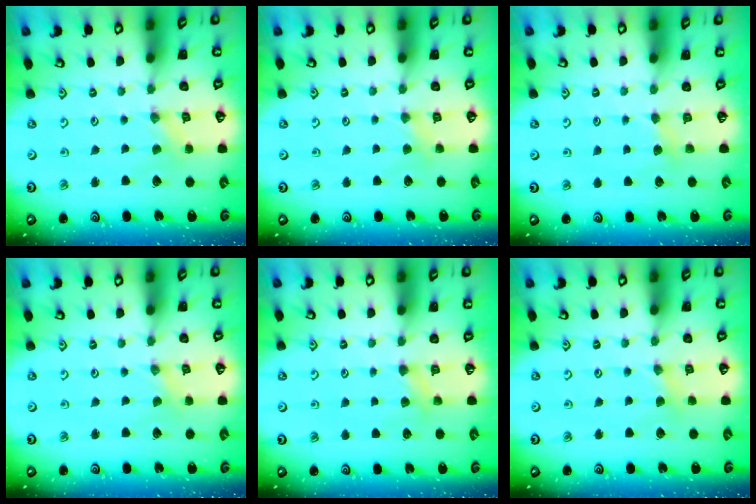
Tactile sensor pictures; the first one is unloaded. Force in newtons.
{"total": 2.5, "press": 2.5, "slide": 0.3}
{"total": 3.3, "press": 3.3, "slide": 0.6}
{"total": 0.0}
{"total": 3.8, "press": 3.8, "slide": 0.6}
{"total": 1.9, "press": 1.8, "slide": 0.4}